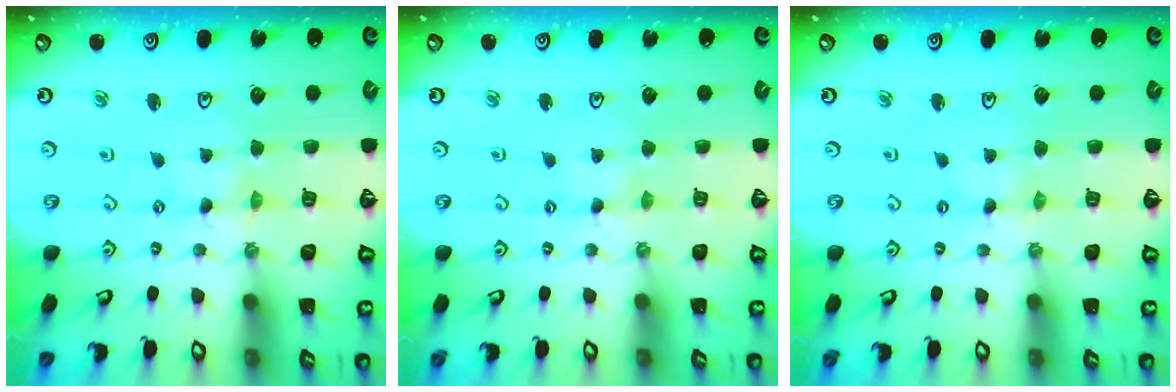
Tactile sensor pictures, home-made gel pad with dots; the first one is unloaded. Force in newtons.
{"total": 1.7, "press": 1.7, "slide": 0.4}
{"total": 0.5, "press": 0.5, "slide": 0.1}